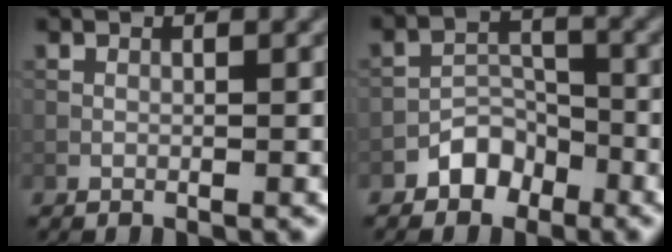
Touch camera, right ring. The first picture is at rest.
{"total": 3.1, "force": [-2.2, 1.9, 1.1], "torque": [-0.007, 0.011, -0.040]}